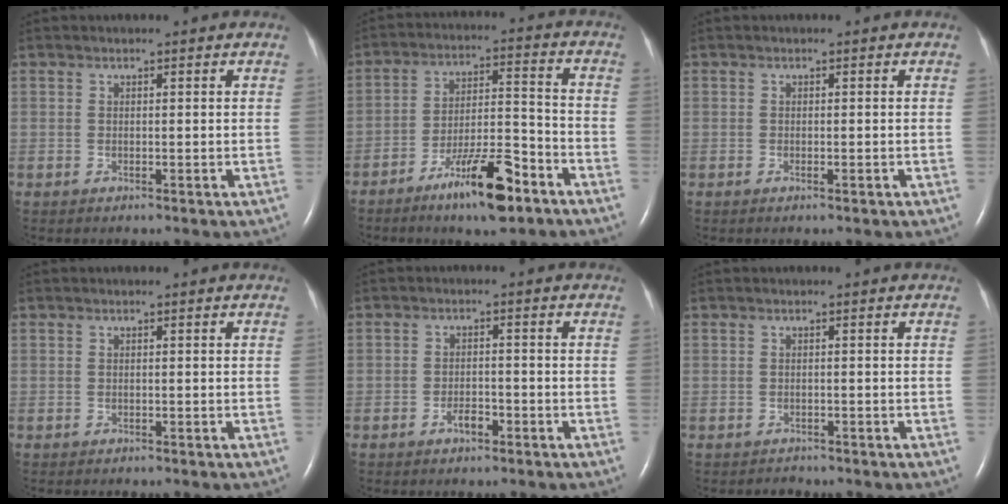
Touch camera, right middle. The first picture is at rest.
{"total": 11.8, "force": [-7.6, 2.1, 8.8], "torque": [-0.151, -0.005, -0.128]}
{"total": 0.7, "force": [-0.4, 0.0, 0.6], "torque": [-0.015, -0.002, -0.002]}
{"total": 0.0}
{"total": 2.4, "force": [-1.5, 1.1, 1.5], "torque": [-0.027, 0.003, -0.027]}
{"total": 0.8, "force": [-0.8, 0.3, -0.2], "torque": [-0.001, -0.002, -0.013]}